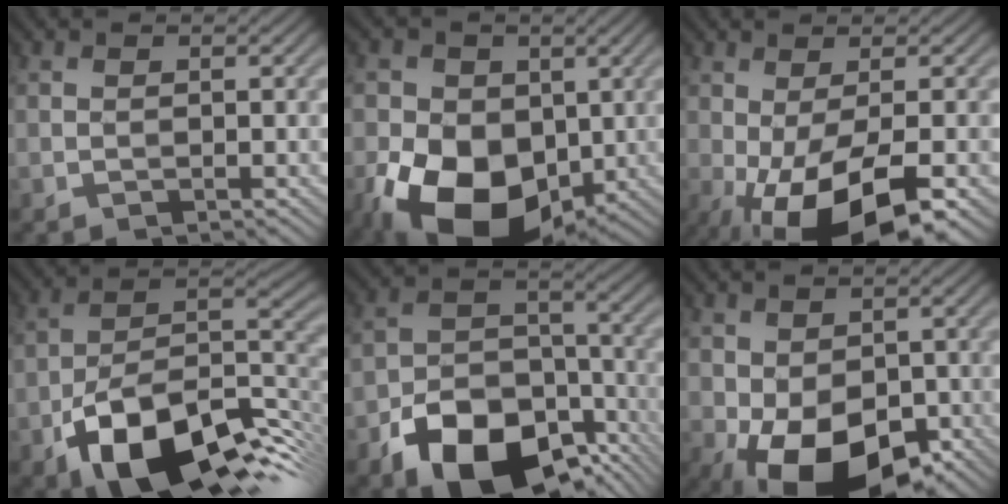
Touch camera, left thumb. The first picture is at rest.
{"total": 14.2, "force": [-3.4, 9.8, 9.7], "torque": [-0.185, -0.025, -0.066]}
{"total": 13.9, "force": [-5.8, 5.4, 11.5], "torque": [-0.202, -0.024, -0.079]}
{"total": 17.1, "force": [-8.8, 8.5, 12.0], "torque": [-0.204, -0.028, -0.143]}
{"total": 15.2, "force": [-9.2, 8.6, 8.5], "torque": [-0.165, -0.034, -0.155]}
{"total": 12.6, "force": [-5.3, 7.2, 8.8], "torque": [-0.143, -0.034, -0.075]}